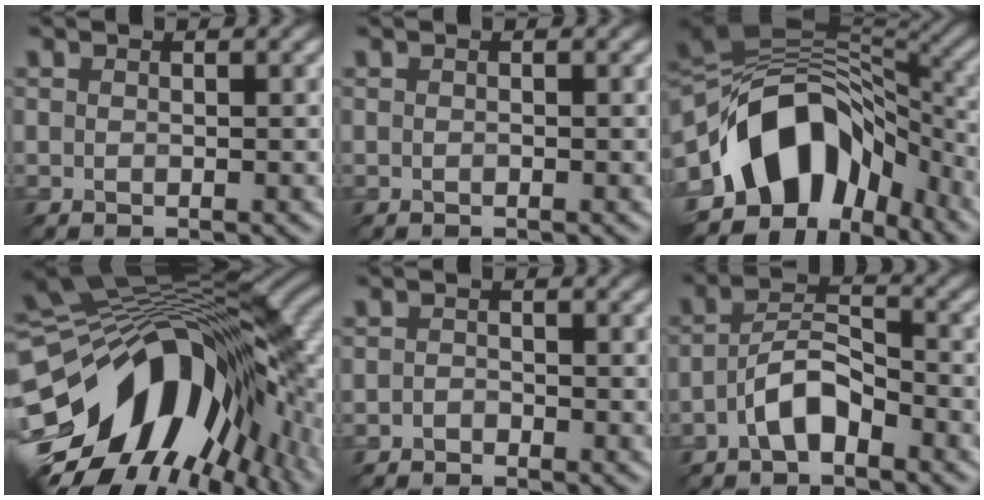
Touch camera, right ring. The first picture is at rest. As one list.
[{"total": 0.7, "force": [-0.3, -0.5, -0.4], "torque": [-0.006, -0.004, 0.006]}, {"total": 12.7, "force": [-4.3, 8.4, 8.5], "torque": [-0.157, 0.017, -0.064]}, {"total": 16.6, "force": [-5.2, 9.5, 12.5], "torque": [-0.239, -0.019, -0.066]}, {"total": 1.8, "force": [-1.3, -0.6, -0.9], "torque": [-0.005, 0.001, -0.010]}, {"total": 3.2, "force": [-2.6, 0.6, 1.7], "torque": [-0.052, 0.017, -0.036]}]